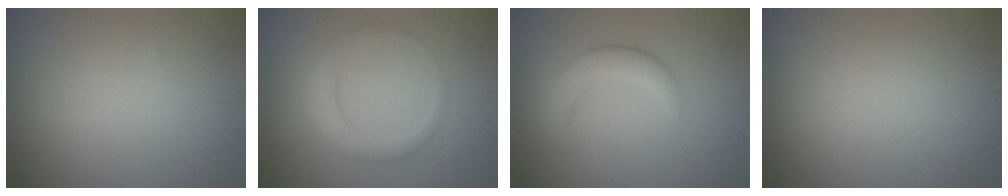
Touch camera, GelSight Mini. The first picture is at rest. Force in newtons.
{"total": 2.8, "press": 2.8, "slide": 0.1}
{"total": 3.1, "press": 3.1, "slide": 0.3}
{"total": 0.0}